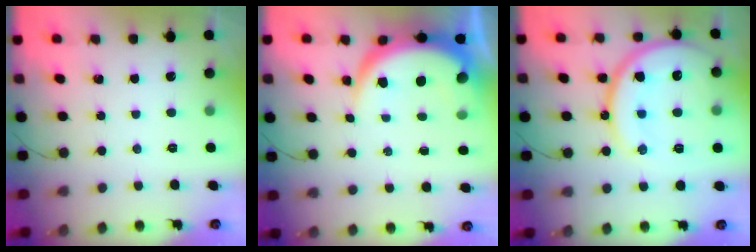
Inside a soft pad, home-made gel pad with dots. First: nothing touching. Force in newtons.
{"total": 8.0, "press": 8.0, "slide": 0.4}
{"total": 20.9, "press": 20.8, "slide": 2.1}